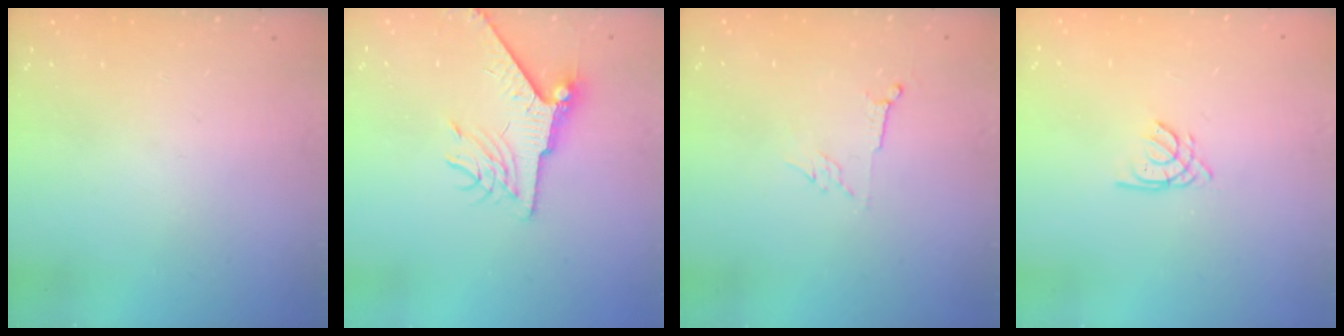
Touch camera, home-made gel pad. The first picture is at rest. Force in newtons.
{"total": 7.8, "press": 7.7, "slide": 0.9}
{"total": 4.0, "press": 4.0, "slide": 0.7}
{"total": 1.5, "press": 1.5, "slide": 0.1}